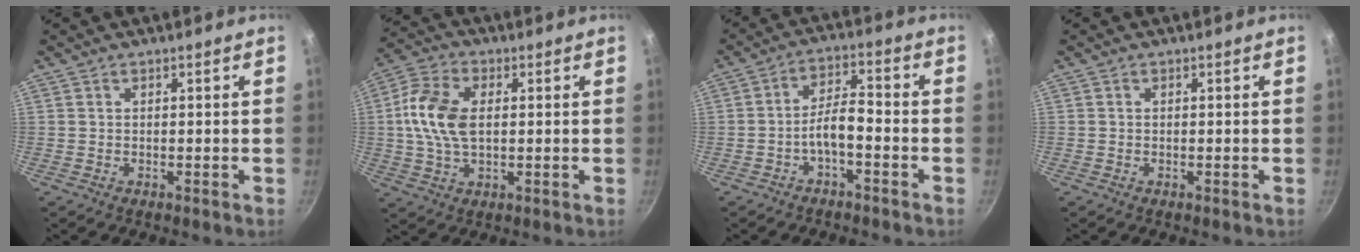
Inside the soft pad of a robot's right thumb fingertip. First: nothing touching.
{"total": 11.6, "force": [1.1, 7.0, 9.1], "torque": [-0.172, 0.015, 0.011]}
{"total": 5.5, "force": [-2.7, 1.9, 4.4], "torque": [-0.079, 0.040, -0.049]}
{"total": 0.0}